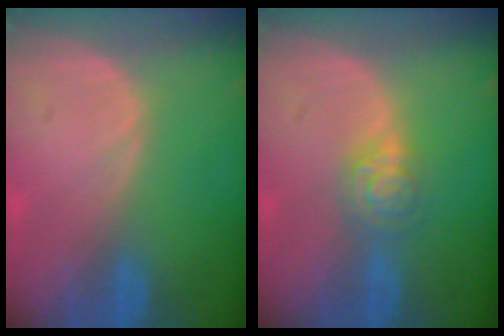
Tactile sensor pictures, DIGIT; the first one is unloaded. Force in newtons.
{"total": 4.5, "press": 3.9, "slide": 2.3}